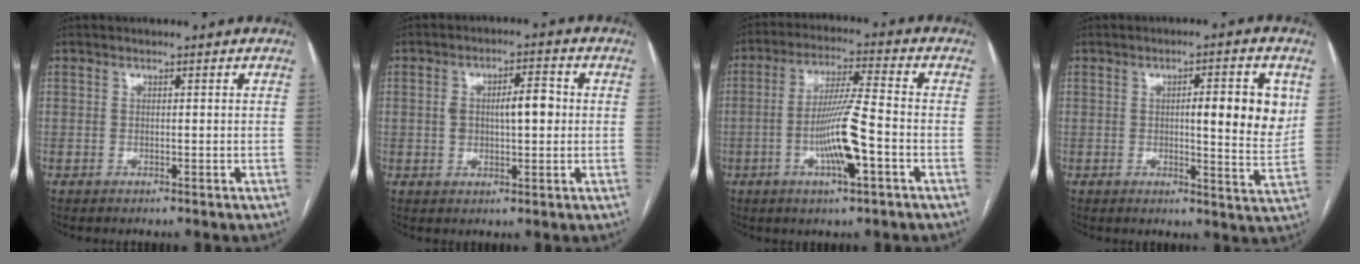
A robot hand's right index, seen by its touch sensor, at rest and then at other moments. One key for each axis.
{"total": 6.4, "fx": 0.5, "fy": 2.5, "fz": 5.9, "tx": -0.102, "ty": 0.018, "tz": 0.011}
{"total": 10.6, "fx": -3.3, "fy": 0.5, "fz": 10.1, "tx": -0.192, "ty": -0.004, "tz": -0.062}
{"total": 9.3, "fx": 2.0, "fy": 1.7, "fz": 8.9, "tx": -0.113, "ty": -0.004, "tz": 0.023}